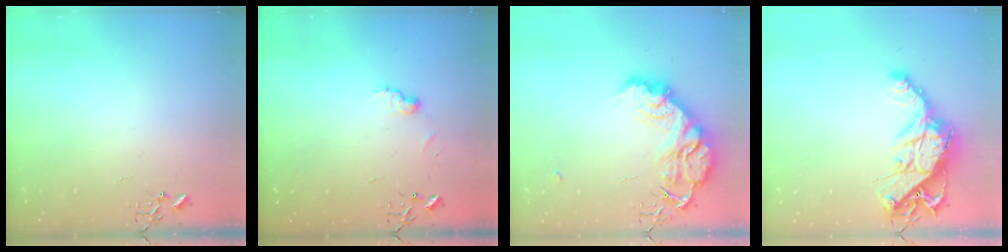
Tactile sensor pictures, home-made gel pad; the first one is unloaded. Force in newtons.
{"total": 6.7, "press": 6.6, "slide": 0.7}
{"total": 25.5, "press": 25.4, "slide": 2.1}
{"total": 16.1, "press": 16.0, "slide": 1.6}